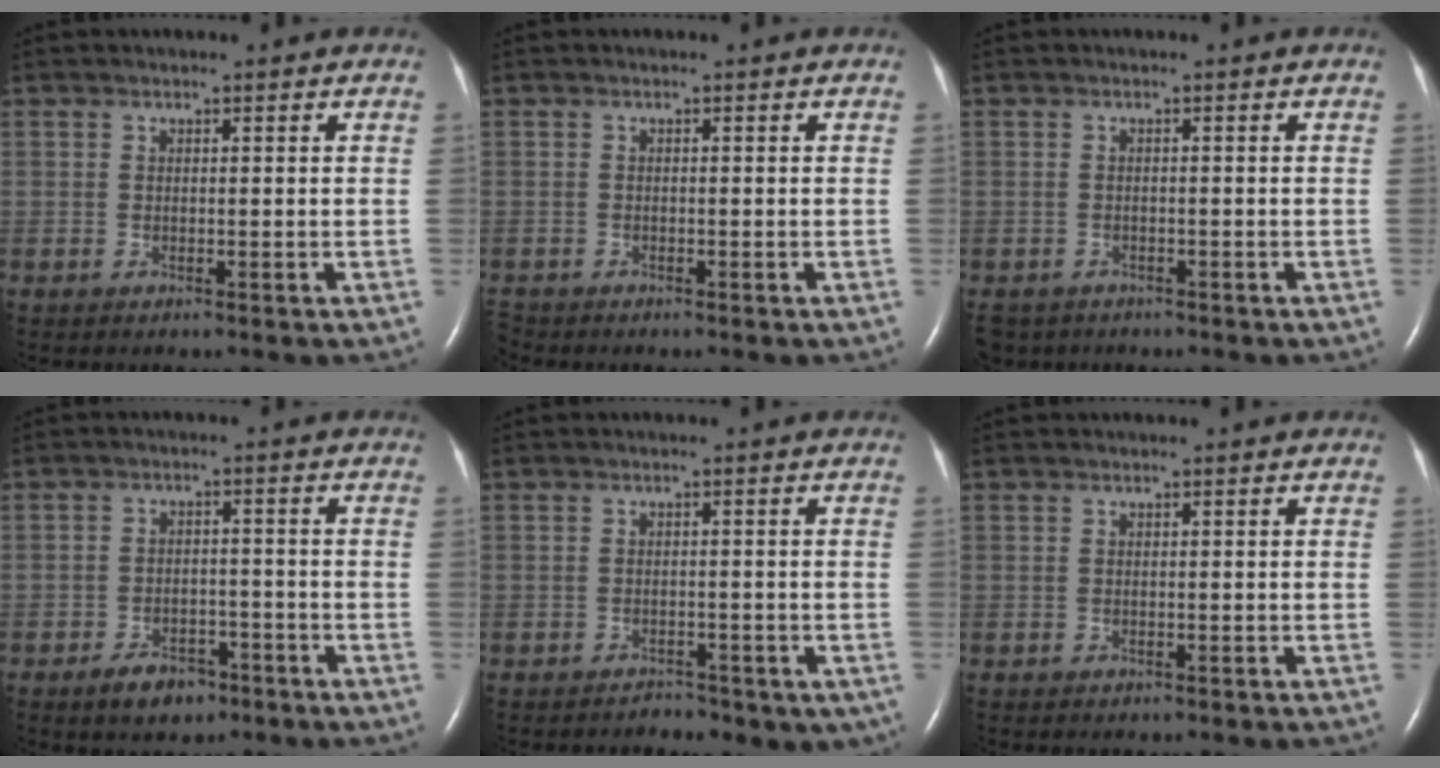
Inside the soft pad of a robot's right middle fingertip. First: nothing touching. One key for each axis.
{"total": 1.3, "fx": -1.3, "fy": 0.3, "fz": 0.0, "tx": -0.002, "ty": -0.005, "tz": -0.021}
{"total": 4.2, "fx": -3.3, "fy": 2.6, "fz": 0.3, "tx": -0.005, "ty": -0.002, "tz": -0.052}
{"total": 5.2, "fx": -3.6, "fy": 2.8, "fz": 2.5, "tx": -0.047, "ty": 0.003, "tz": -0.052}
{"total": 4.4, "fx": -3.2, "fy": 2.7, "fz": 1.5, "tx": -0.010, "ty": 0.012, "tz": -0.037}
{"total": 1.0, "fx": -0.8, "fy": 0.4, "fz": 0.4, "tx": -0.011, "ty": -0.001, "tz": -0.007}